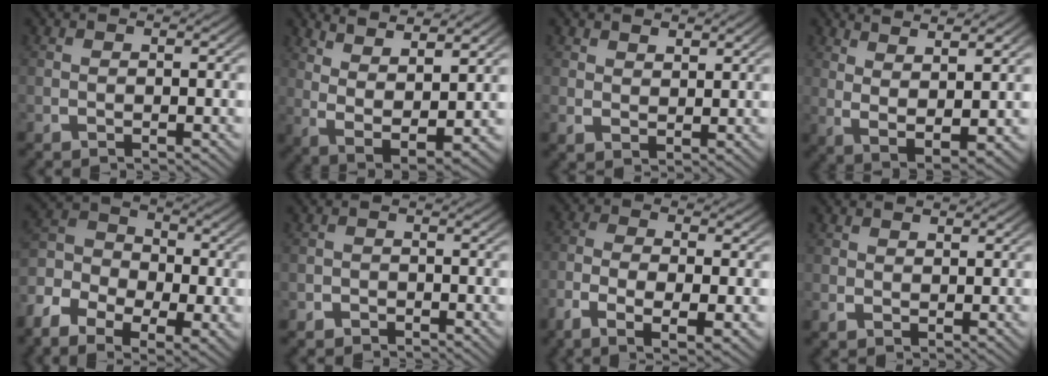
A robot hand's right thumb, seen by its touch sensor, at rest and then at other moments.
{"total": 7.8, "force": [1.0, 4.8, 6.2], "torque": [-0.132, -0.037, 0.036]}
{"total": 1.9, "force": [1.7, 0.7, 0.6], "torque": [-0.004, -0.004, 0.038]}
{"total": 6.7, "force": [1.2, 3.5, 5.6], "torque": [-0.117, -0.026, 0.038]}
{"total": 8.5, "force": [-0.1, 6.4, 5.7], "torque": [-0.103, -0.013, -0.013]}
{"total": 1.5, "force": [-1.1, 1.1, 0.0], "torque": [0.003, -0.006, -0.021]}
{"total": 6.1, "force": [-2.1, 2.7, 5.1], "torque": [-0.109, -0.019, -0.028]}
{"total": 1.1, "force": [0.8, 0.6, 0.4], "torque": [-0.004, -0.005, 0.021]}